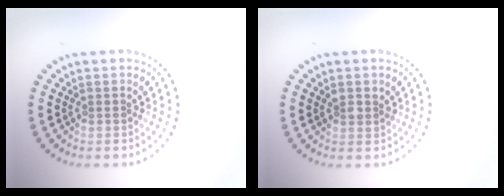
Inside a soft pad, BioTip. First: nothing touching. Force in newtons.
{"total": 1.5, "press": 1.3, "slide": 0.7}